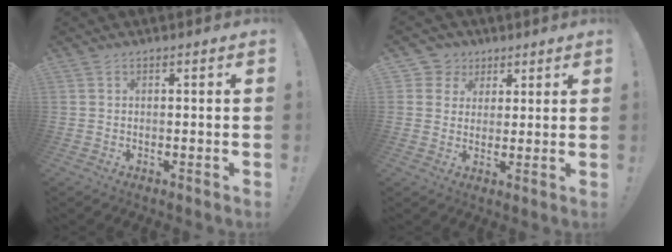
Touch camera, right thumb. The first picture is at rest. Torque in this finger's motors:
{"motor_torque": [0.05, -0.02, -0.26, 0.24, 0.04]}